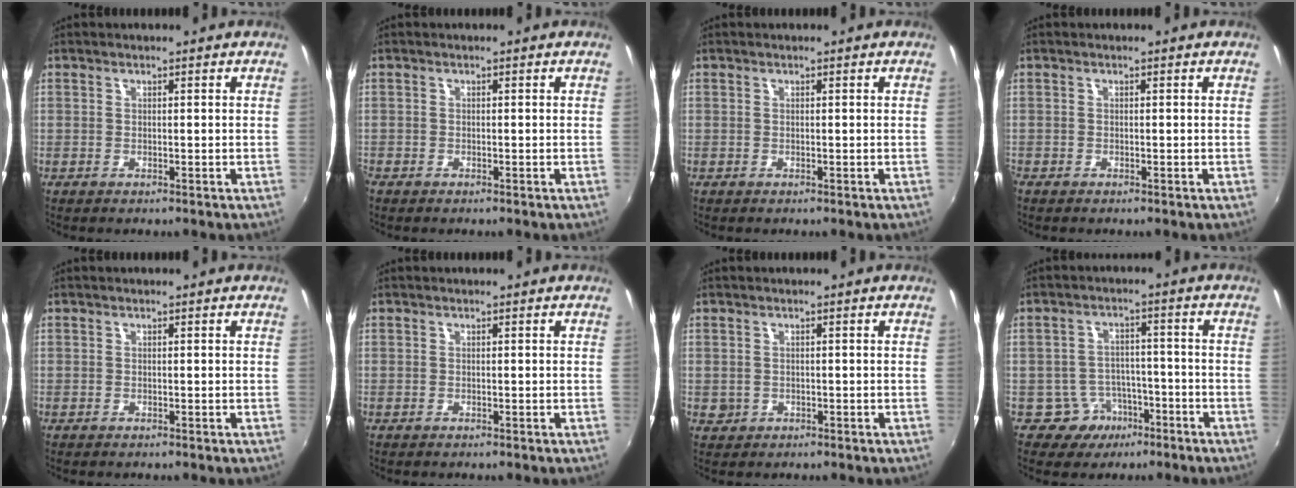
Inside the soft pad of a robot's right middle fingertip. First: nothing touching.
{"total": 1.2, "force": [-0.8, 0.7, 0.5], "torque": [-0.011, -0.004, -0.016]}
{"total": 0.0}
{"total": 0.8, "force": [-0.5, 0.5, 0.4], "torque": [-0.008, -0.003, -0.011]}
{"total": 0.0}
{"total": 0.0}
{"total": 2.9, "force": [-0.1, 2.8, 1.0], "torque": [-0.016, 0.001, 0.003]}
{"total": 6.9, "force": [-3.9, 5.6, 0.8], "torque": [-0.022, 0.026, -0.049]}